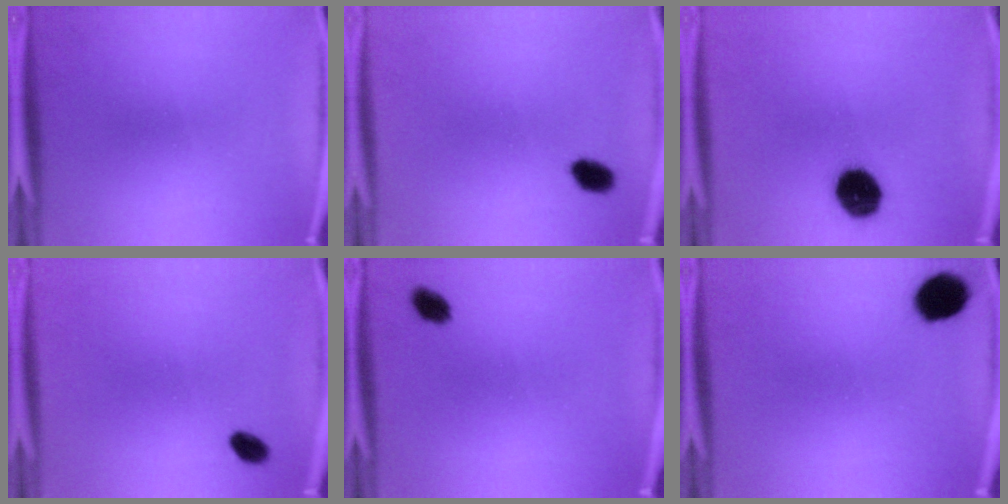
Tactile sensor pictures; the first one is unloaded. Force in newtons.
{"total": 3.2}
{"total": 11.9}
{"total": 2.8}
{"total": 2.8}
{"total": 9.2}